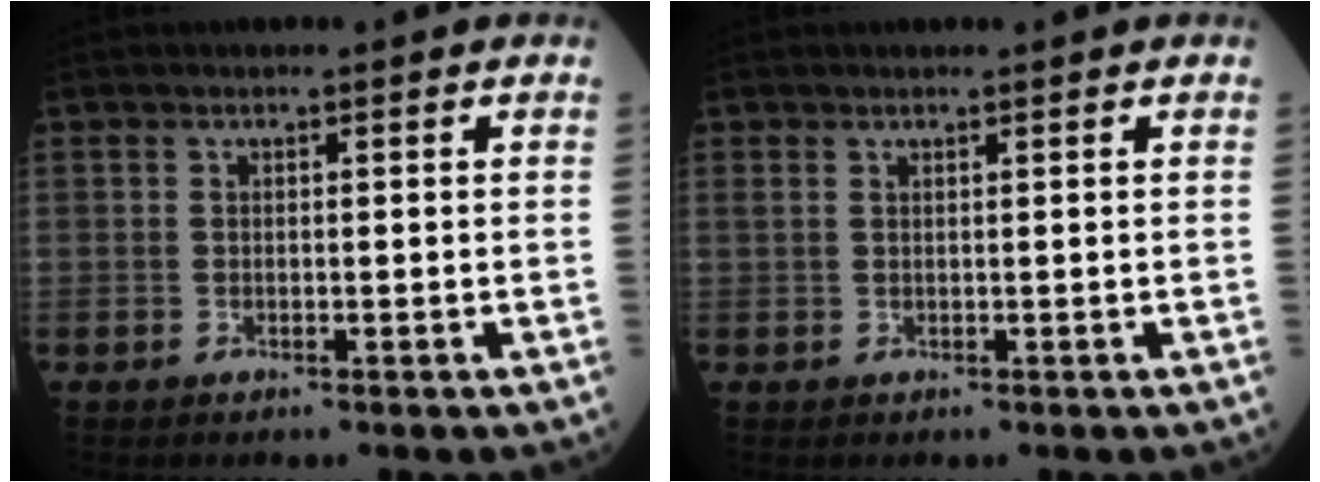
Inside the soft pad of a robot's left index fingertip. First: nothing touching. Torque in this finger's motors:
{"motor_torque": [0.18, -0.12, 0.04, 0.02]}